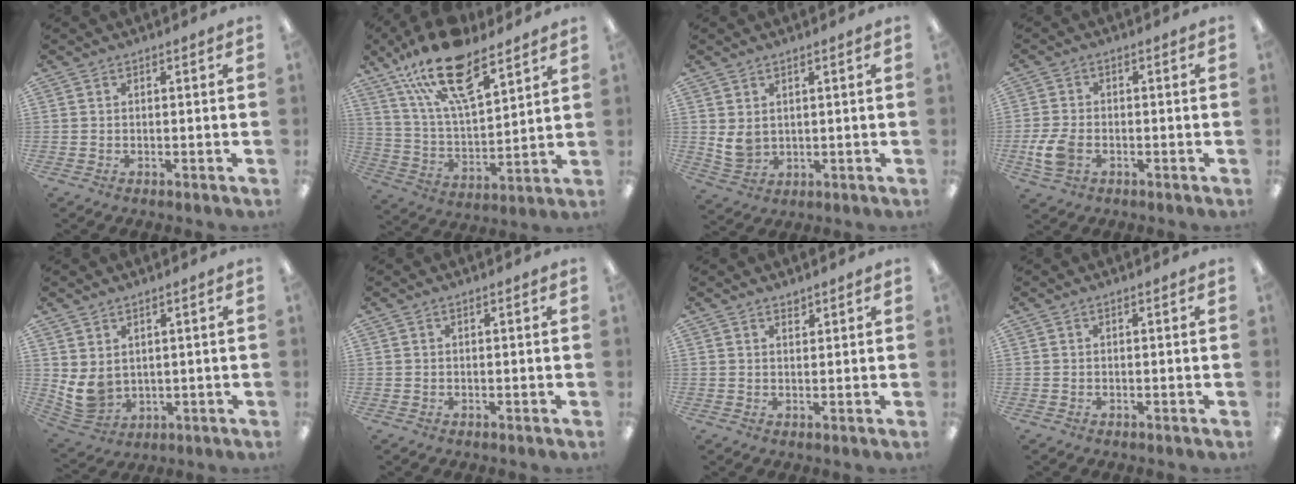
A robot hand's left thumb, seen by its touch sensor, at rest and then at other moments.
{"total": 20.8, "force": [13.4, 8.2, 13.6], "torque": [-0.235, -0.065, 0.234]}
{"total": 4.4, "force": [2.1, 3.1, 2.4], "torque": [-0.048, -0.008, 0.039]}
{"total": 6.8, "force": [-2.1, 4.3, 4.8], "torque": [-0.114, 0.002, -0.040]}
{"total": 6.6, "force": [2.4, 4.8, 3.8], "torque": [-0.102, -0.013, 0.049]}
{"total": 0.0}
{"total": 1.5, "force": [1.4, 0.5, 0.3], "torque": [0.002, -0.005, 0.025]}
{"total": 0.0}